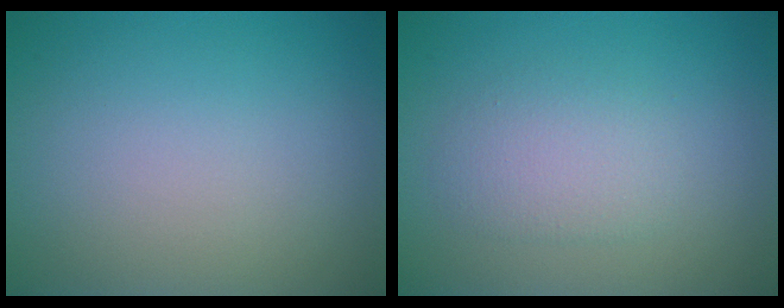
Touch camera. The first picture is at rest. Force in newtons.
{"total": 2.4, "press": 2.3, "slide": 0.4}